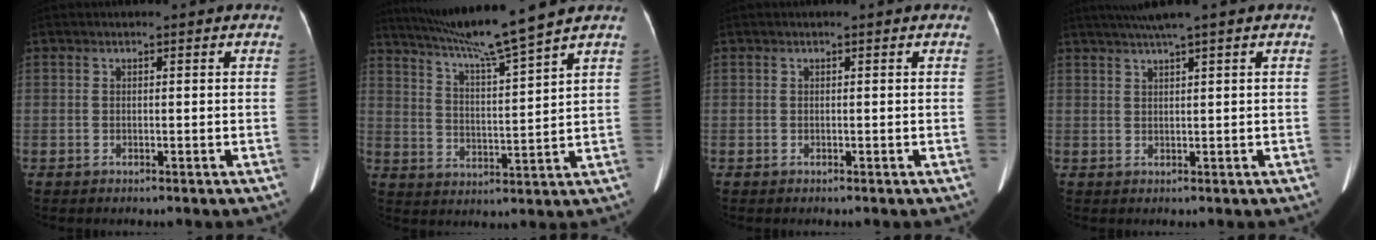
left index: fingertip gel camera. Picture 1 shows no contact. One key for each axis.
{"total": 11.6, "fx": 9.9, "fy": -2.3, "fz": 5.7, "tx": -0.099, "ty": -0.006, "tz": 0.169}
{"total": 0.0}
{"total": 4.7, "fx": 3.6, "fy": -1.2, "fz": 2.9, "tx": -0.054, "ty": 0.015, "tz": 0.067}